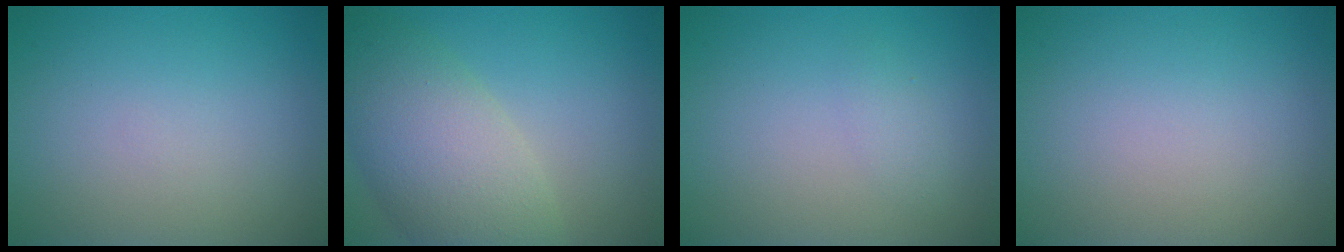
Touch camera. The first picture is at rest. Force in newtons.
{"total": 7.7, "press": 7.7, "slide": 0.3}
{"total": 1.0, "press": 1.0, "slide": 0.1}
{"total": 0.0}